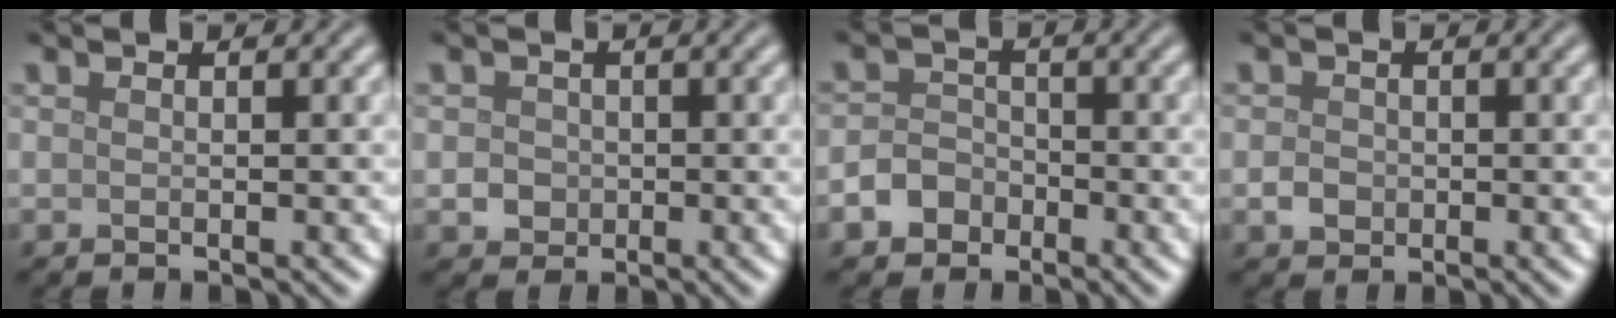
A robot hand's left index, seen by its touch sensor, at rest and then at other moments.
{"total": 1.8, "force": [-0.3, 1.7, 0.5], "torque": [0.008, -0.002, -0.007]}
{"total": 2.9, "force": [-1.7, 2.2, 0.8], "torque": [0.001, 0.004, -0.038]}
{"total": 1.5, "force": [-0.5, 1.3, 0.6], "torque": [-0.007, -0.001, -0.013]}